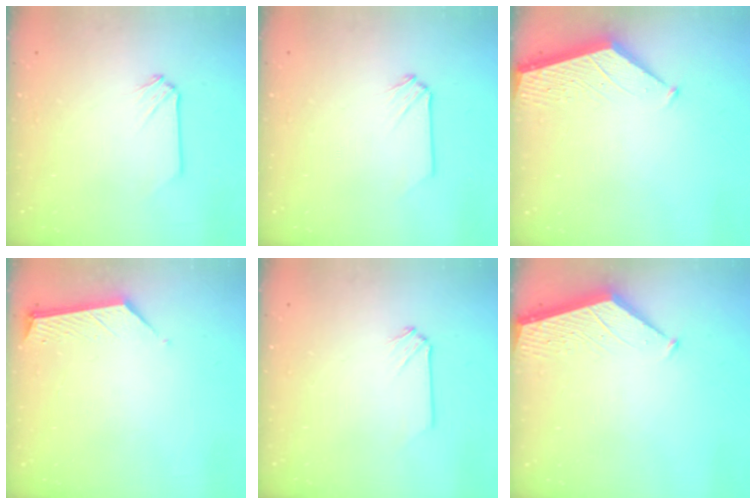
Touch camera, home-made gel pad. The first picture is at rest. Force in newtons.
{"total": 0.0}
{"total": 1.8, "press": 1.8, "slide": 0.2}
{"total": 3.7, "press": 3.7, "slide": 0.5}
{"total": 0.0}
{"total": 1.8, "press": 1.8, "slide": 0.2}